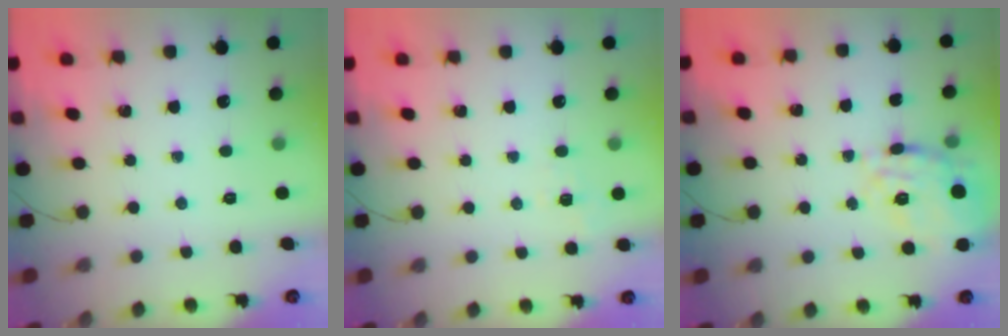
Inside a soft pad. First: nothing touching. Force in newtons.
{"total": 2.6, "press": 2.1, "slide": 1.6}
{"total": 14.1, "press": 14.1, "slide": 0.9}